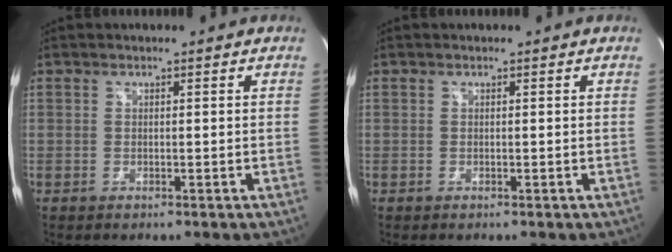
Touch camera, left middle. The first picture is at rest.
{"total": 0.0}